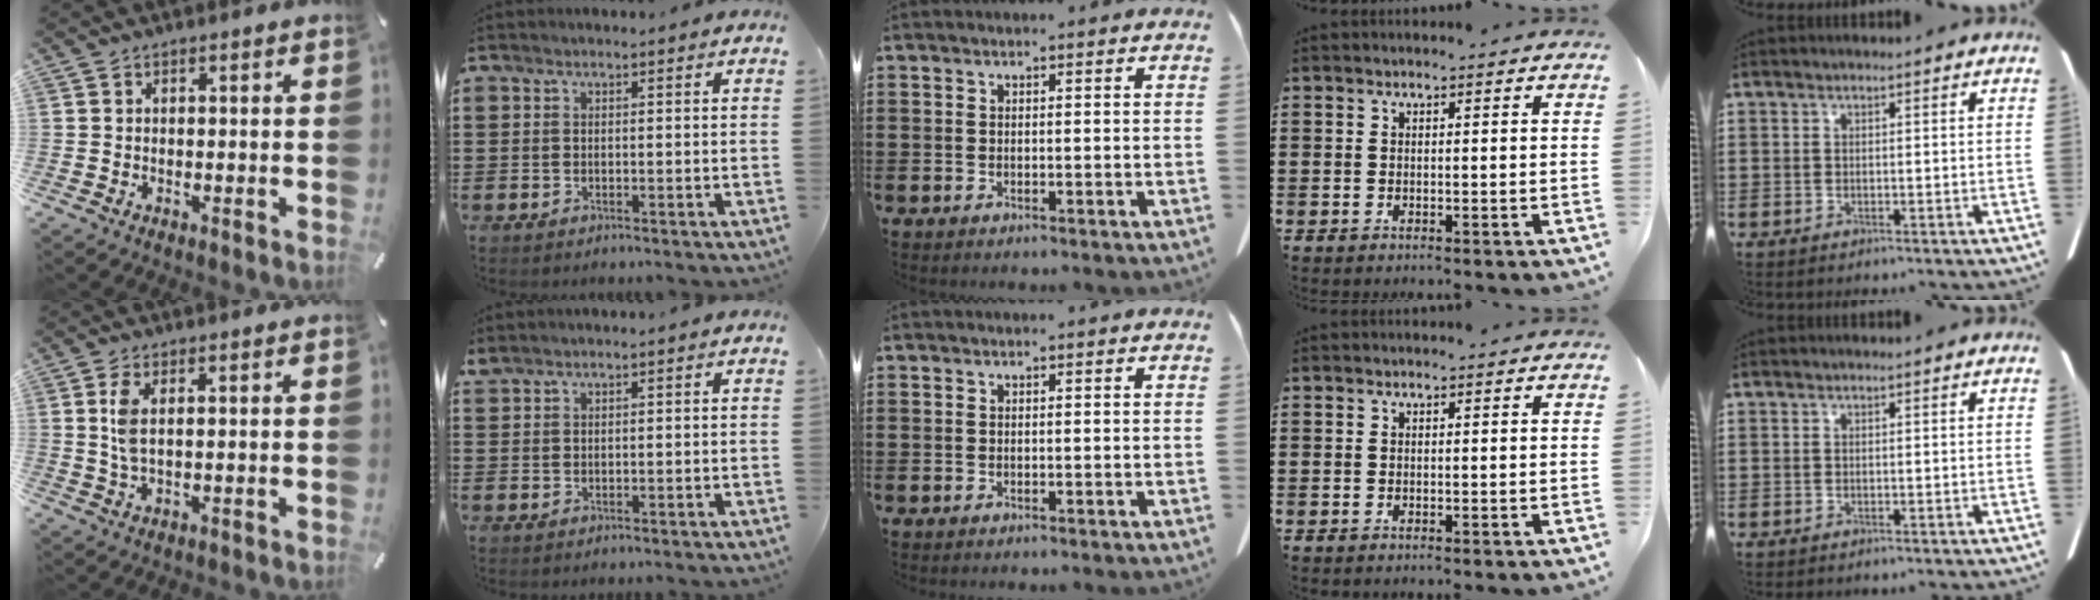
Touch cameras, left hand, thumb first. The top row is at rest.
{"thumb": {"total": 4.8, "force": [0.8, 1.9, 4.3], "torque": [-0.102, 0.001, 0.008]}, "index": {"total": 1.0, "force": [1.0, 0.0, 0.4], "torque": [-0.008, 0.001, 0.019]}}